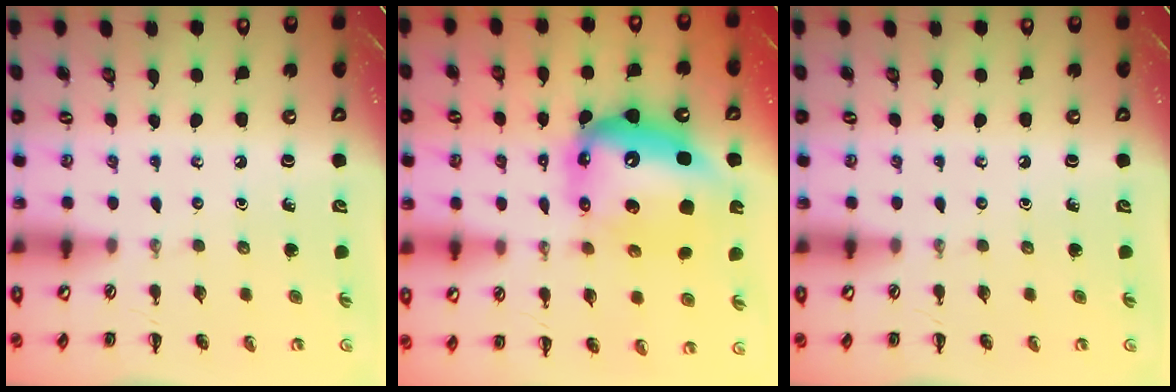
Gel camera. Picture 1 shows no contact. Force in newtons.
{"total": 15.8, "press": 15.1, "slide": 4.6}
{"total": 0.0}